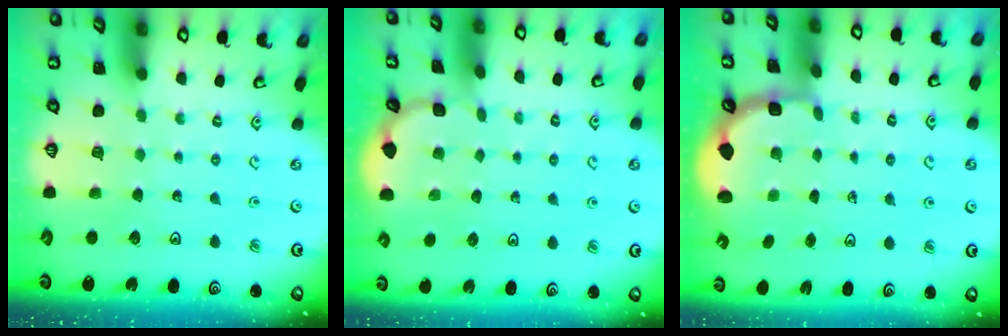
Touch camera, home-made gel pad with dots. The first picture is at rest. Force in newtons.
{"total": 1.3, "press": 1.3, "slide": 0.1}
{"total": 2.7, "press": 2.1, "slide": 1.7}